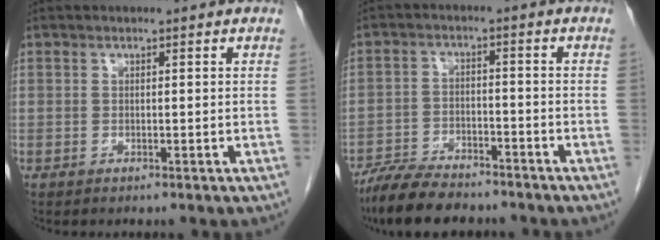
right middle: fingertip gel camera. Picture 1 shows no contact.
{"total": 9.5, "force": [-8.2, 2.6, 4.1], "torque": [-0.073, -0.019, -0.141]}